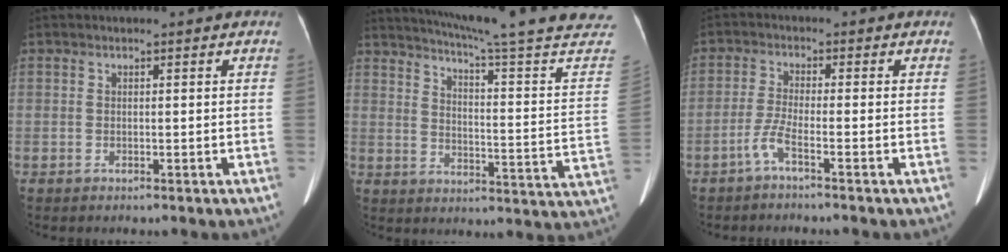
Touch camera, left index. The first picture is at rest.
{"total": 25.6, "force": [22.9, -1.3, 11.3], "torque": [-0.175, -0.091, 0.281]}
{"total": 2.9, "force": [-2.0, -0.5, 2.1], "torque": [-0.052, 0.000, -0.044]}